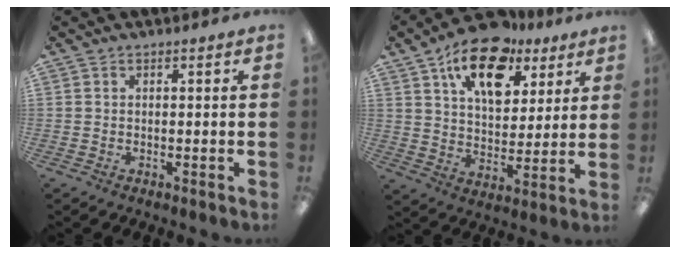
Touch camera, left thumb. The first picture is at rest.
{"total": 16.2, "force": [9.8, 8.9, 9.5], "torque": [-0.145, -0.044, 0.171]}